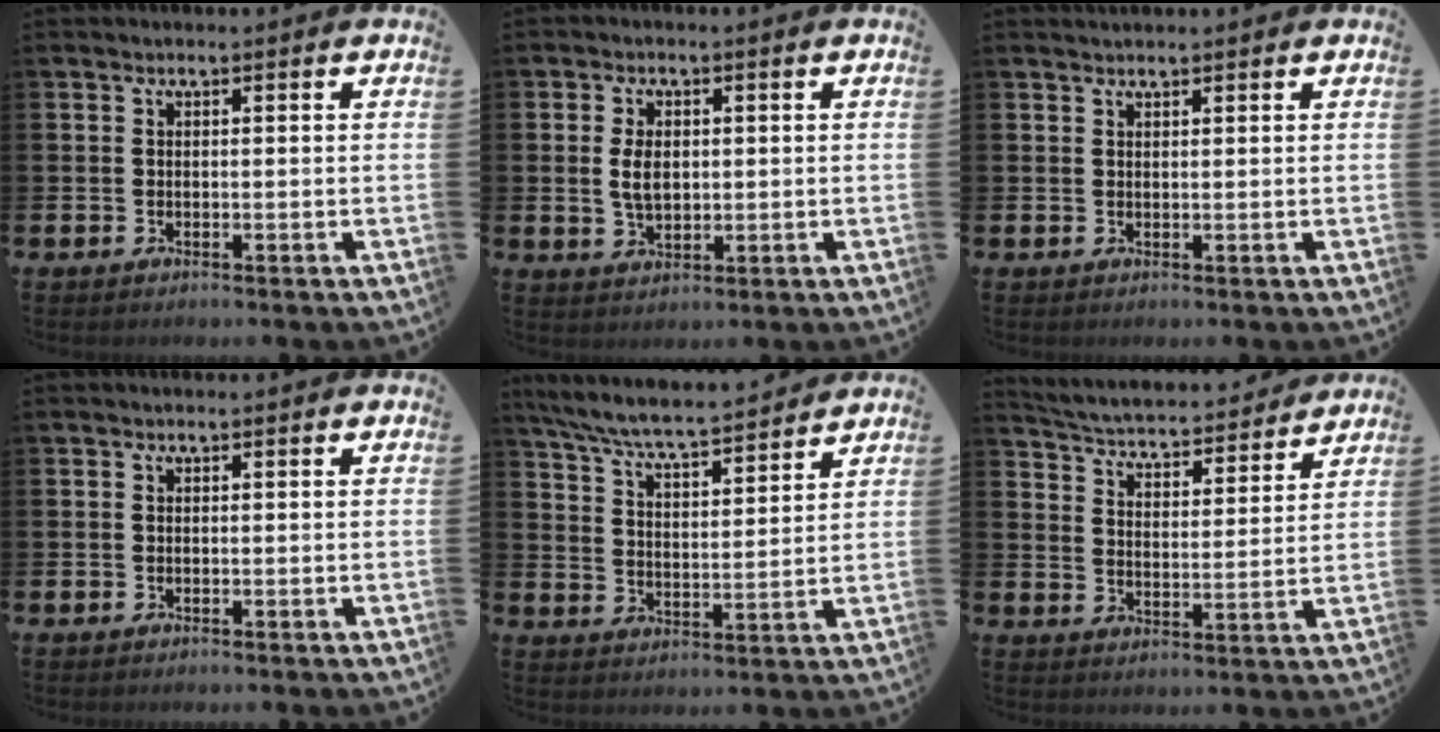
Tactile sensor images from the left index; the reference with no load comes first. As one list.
[{"total": 4.0, "force": [0.6, 2.5, 3.1], "torque": [-0.051, 0.005, 0.007]}, {"total": 0.8, "force": [0.8, 0.1, 0.0], "torque": [0.007, -0.002, 0.013]}, {"total": 0.0}, {"total": 6.9, "force": [6.5, 0.1, 2.1], "torque": [-0.071, -0.046, 0.114]}, {"total": 4.5, "force": [4.4, 0.6, 0.5], "torque": [-0.039, -0.042, 0.070]}]